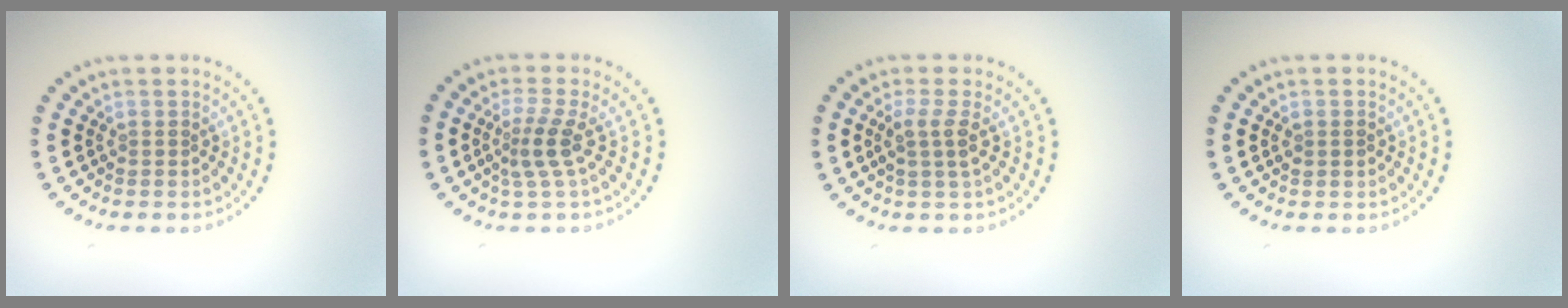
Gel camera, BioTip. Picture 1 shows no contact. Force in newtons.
{"total": 2.4, "press": 1.7, "slide": 1.7}
{"total": 2.1, "press": 1.6, "slide": 1.3}
{"total": 0.8, "press": 0.8, "slide": 0.1}